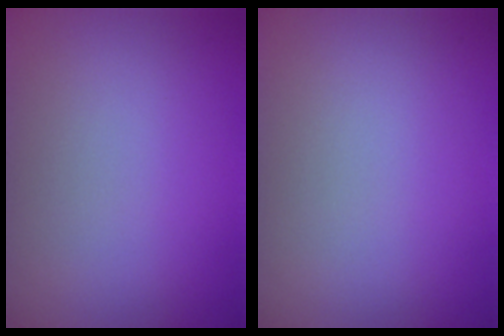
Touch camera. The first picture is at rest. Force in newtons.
{"total": 0.0}